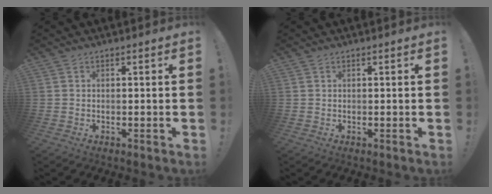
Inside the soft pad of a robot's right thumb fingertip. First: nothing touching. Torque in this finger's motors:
{"motor_torque": [-0.09, -0.21, -0.34, 0.11, 0.00]}